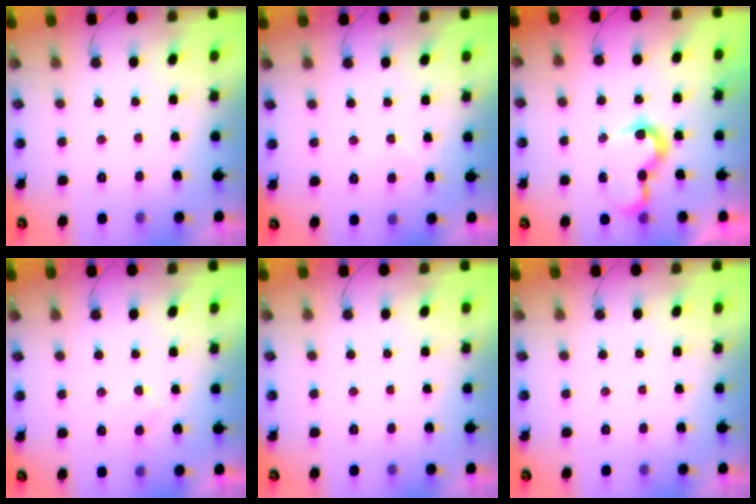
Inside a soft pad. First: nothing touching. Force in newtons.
{"total": 3.7, "press": 3.7, "slide": 0.3}
{"total": 7.5, "press": 7.5, "slide": 0.2}
{"total": 4.6, "press": 4.5, "slide": 0.4}
{"total": 0.0}
{"total": 0.0}